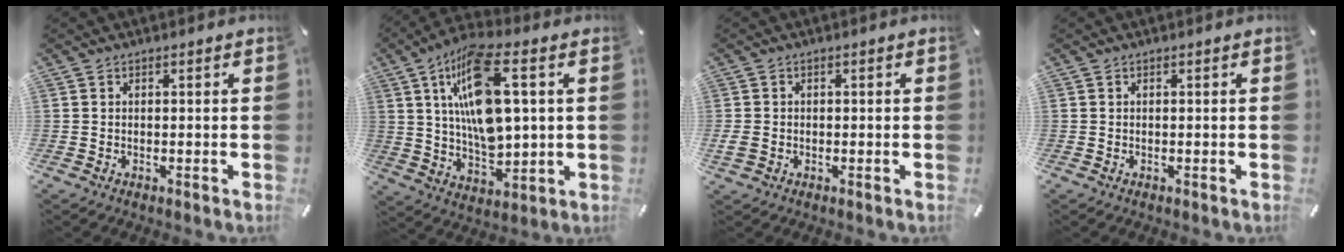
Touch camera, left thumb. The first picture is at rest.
{"total": 18.0, "force": [4.8, 8.0, 15.4], "torque": [-0.310, -0.001, 0.079]}
{"total": 2.3, "force": [-0.6, 1.8, 1.4], "torque": [-0.031, 0.001, -0.012]}
{"total": 0.0}